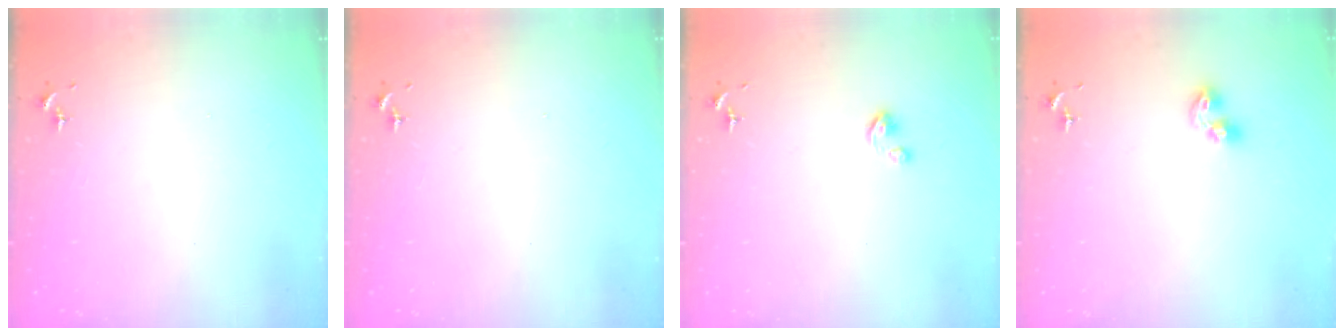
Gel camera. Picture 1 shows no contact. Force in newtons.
{"total": 0.0}
{"total": 2.8, "press": 2.8, "slide": 0.2}
{"total": 7.2, "press": 7.2, "slide": 0.9}